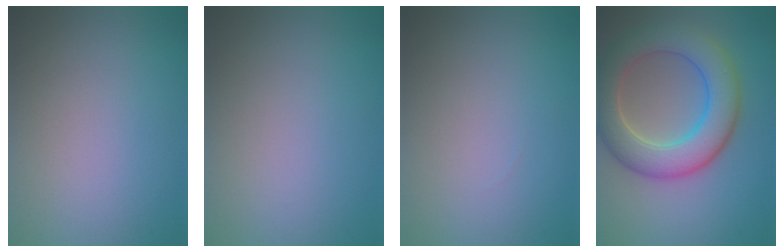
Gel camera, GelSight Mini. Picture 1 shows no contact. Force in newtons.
{"total": 0.0}
{"total": 0.0}
{"total": 8.1, "press": 8.1, "slide": 0.7}